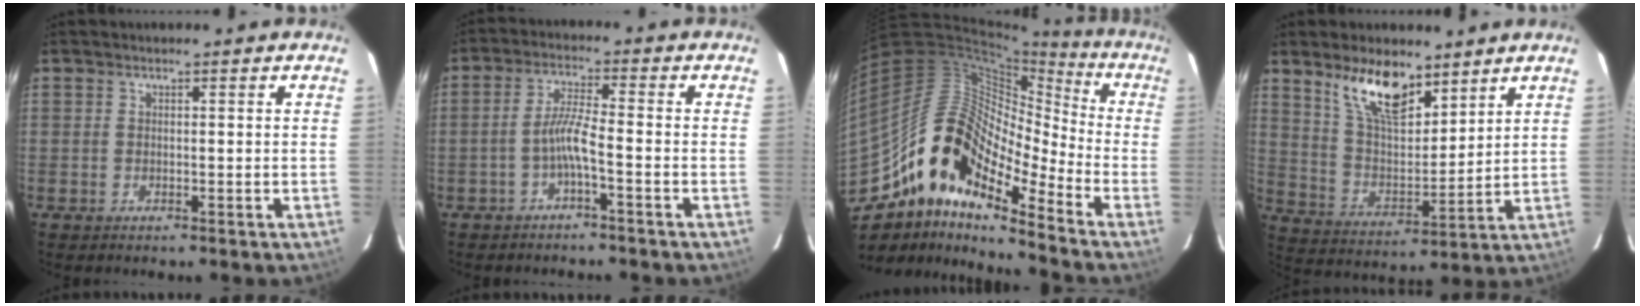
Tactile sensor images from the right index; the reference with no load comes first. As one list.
[{"total": 4.3, "force": [-2.1, -0.2, 3.7], "torque": [-0.084, 0.009, -0.041]}, {"total": 17.0, "force": [-11.8, 5.9, 10.7], "torque": [-0.170, 0.002, -0.241]}, {"total": 12.7, "force": [8.9, 4.8, 7.6], "torque": [-0.134, -0.002, 0.173]}]